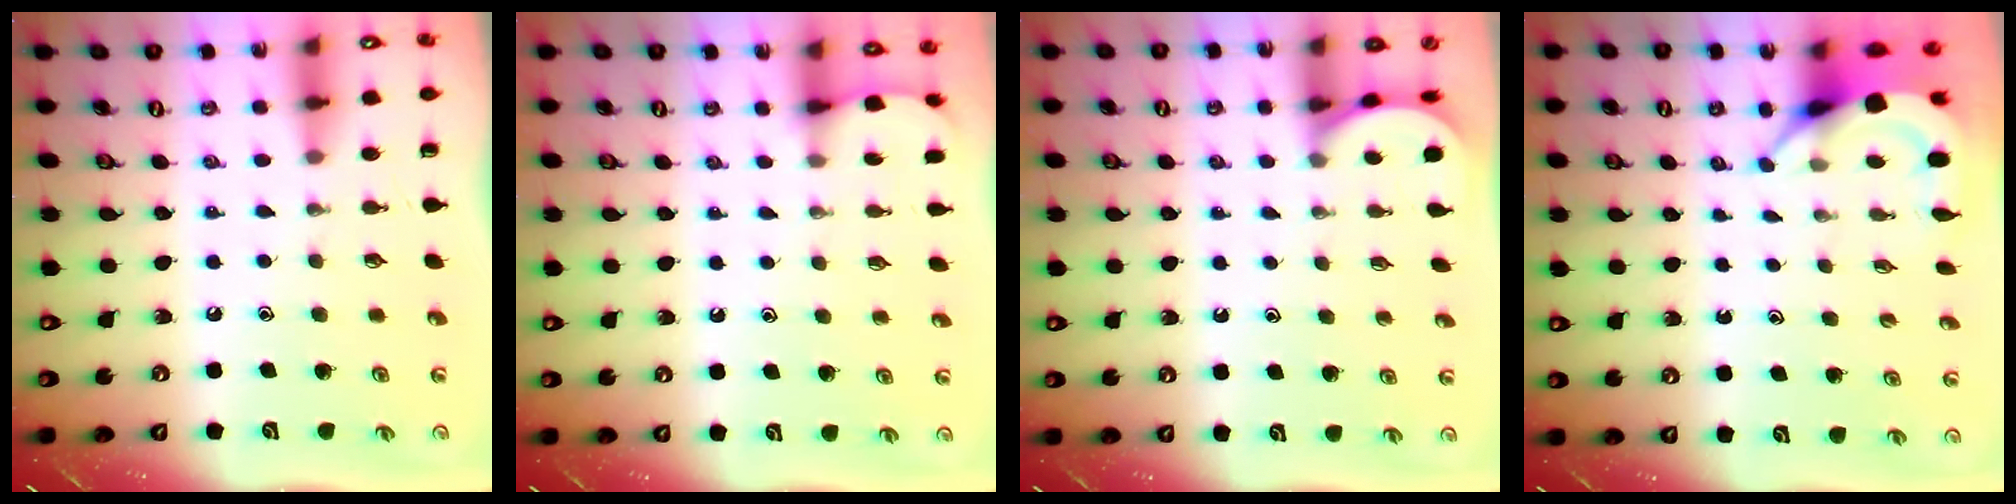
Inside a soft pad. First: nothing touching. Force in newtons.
{"total": 2.5, "press": 2.5, "slide": 0.3}
{"total": 2.0, "press": 2.0, "slide": 0.2}
{"total": 3.9, "press": 3.9, "slide": 0.1}